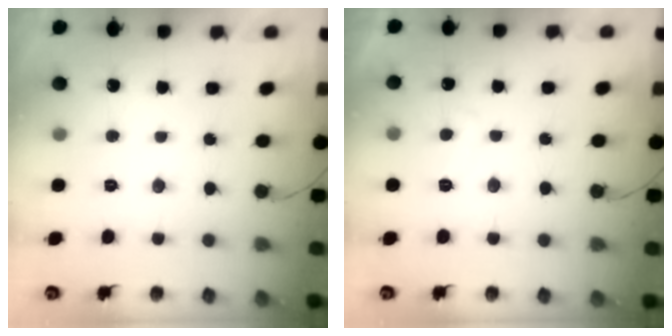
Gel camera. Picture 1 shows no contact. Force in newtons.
{"total": 2.6, "press": 2.4, "slide": 0.8}